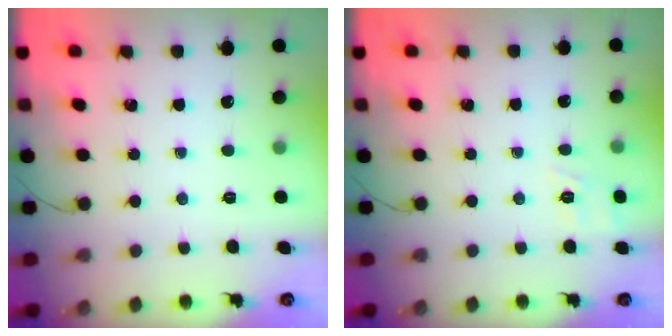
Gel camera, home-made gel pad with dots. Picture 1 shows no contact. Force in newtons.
{"total": 2.7, "press": 2.0, "slide": 1.8}